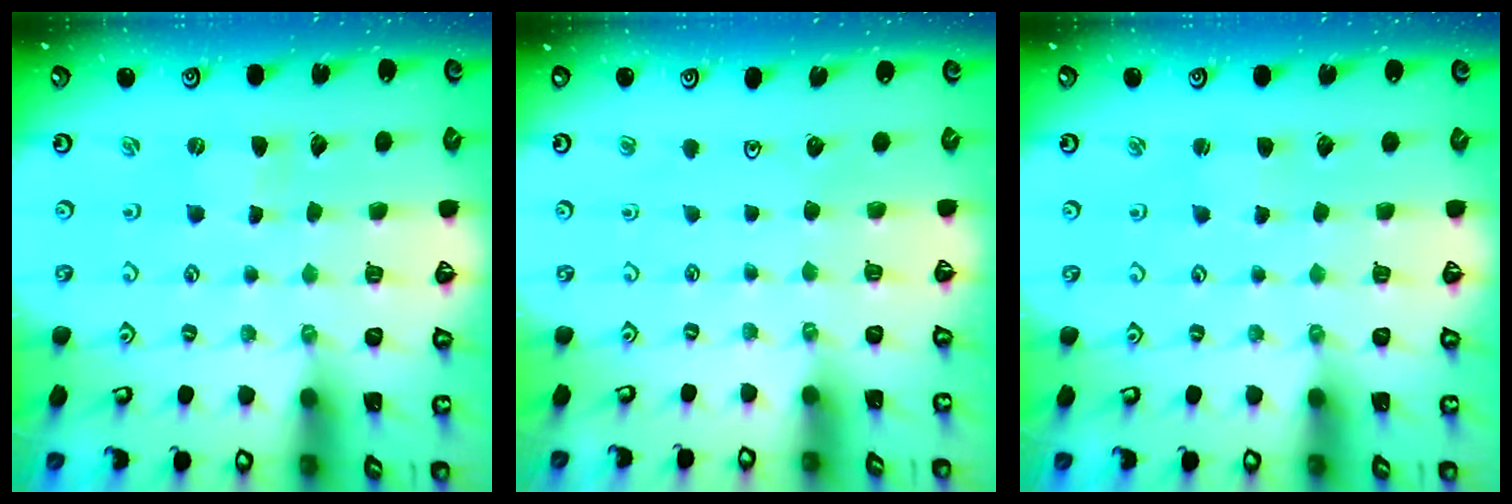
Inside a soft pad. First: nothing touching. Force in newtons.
{"total": 0.0}
{"total": 1.8, "press": 1.8, "slide": 0.2}